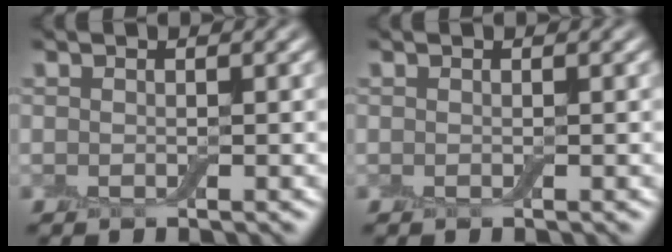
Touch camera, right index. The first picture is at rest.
{"total": 0.0}